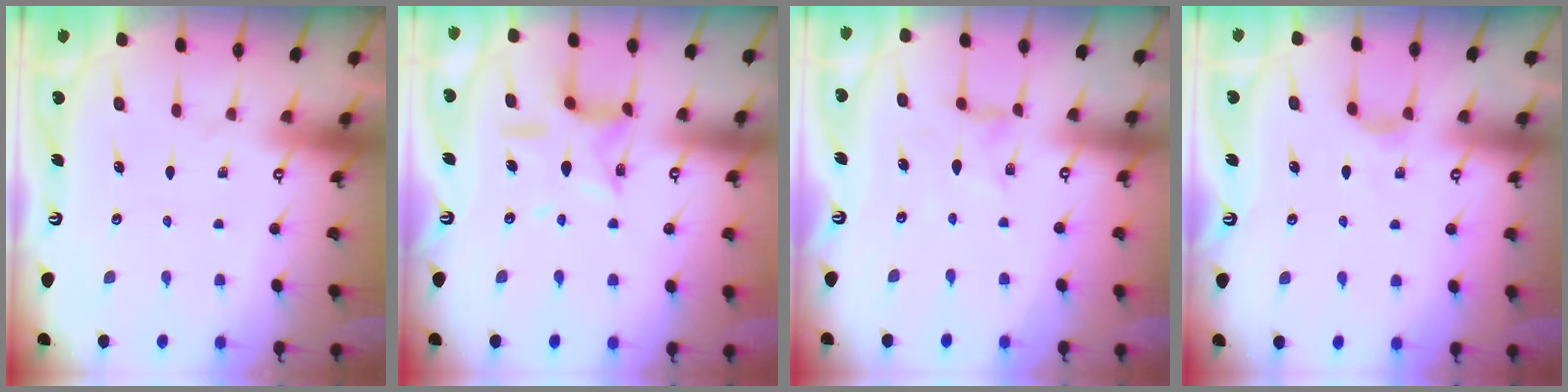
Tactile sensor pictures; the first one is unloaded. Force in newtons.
{"total": 12.1, "press": 12.0, "slide": 0.9}
{"total": 2.2, "press": 2.2, "slide": 0.4}
{"total": 3.5, "press": 3.5, "slide": 0.6}